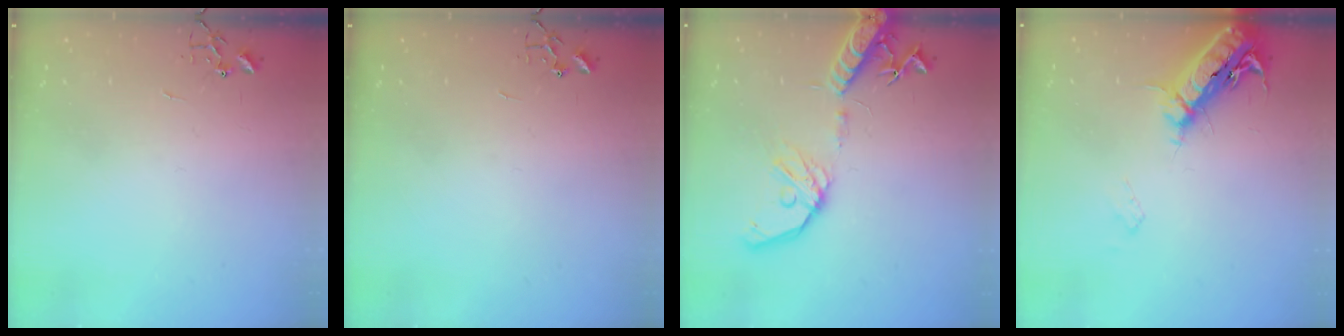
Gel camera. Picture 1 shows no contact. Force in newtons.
{"total": 0.0}
{"total": 16.3, "press": 16.0, "slide": 3.2}
{"total": 17.6, "press": 17.3, "slide": 3.5}